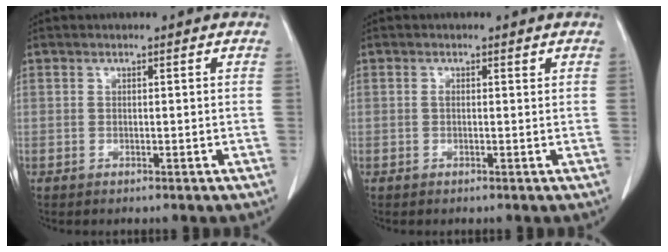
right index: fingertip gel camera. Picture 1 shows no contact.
{"total": 0.6, "force": [0.4, 0.3, 0.4], "torque": [-0.004, 0.002, 0.007]}